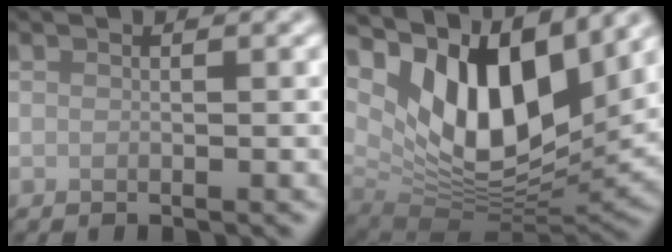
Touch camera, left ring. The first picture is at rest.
{"total": 12.3, "force": [5.4, 6.1, 9.2], "torque": [-0.157, -0.011, 0.099]}